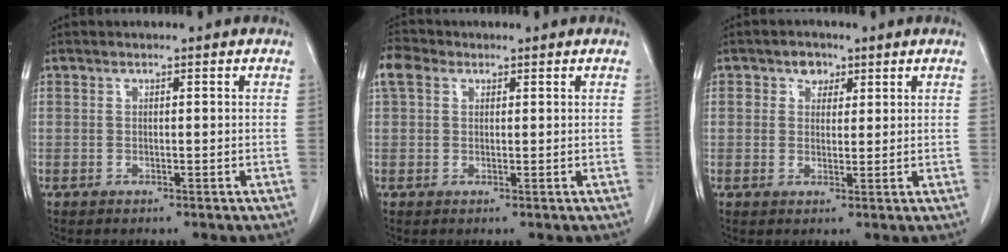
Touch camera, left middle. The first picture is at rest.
{"total": 3.6, "force": [1.8, 2.5, 1.9], "torque": [-0.051, 0.023, 0.037]}
{"total": 2.8, "force": [1.4, 2.1, 1.2], "torque": [-0.019, 0.008, 0.023]}